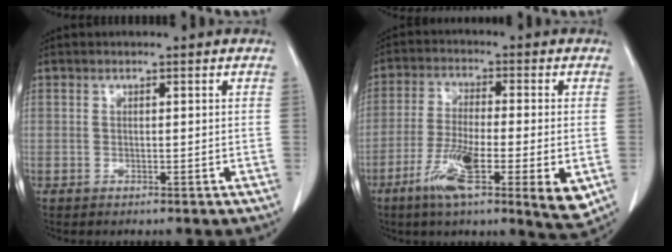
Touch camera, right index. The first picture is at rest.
{"total": 14.1, "force": [-5.2, 2.1, 13.0], "torque": [-0.207, -0.025, -0.084]}